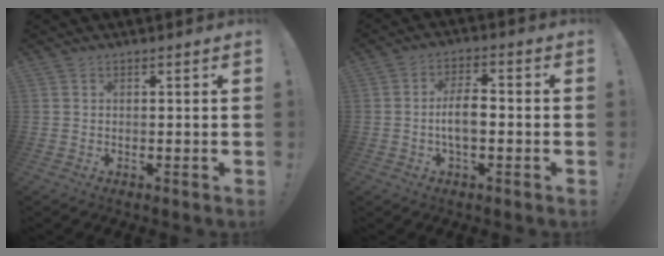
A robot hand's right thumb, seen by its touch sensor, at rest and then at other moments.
{"total": 7.4, "force": [-1.4, 3.3, 6.5], "torque": [-0.124, 0.003, -0.031]}